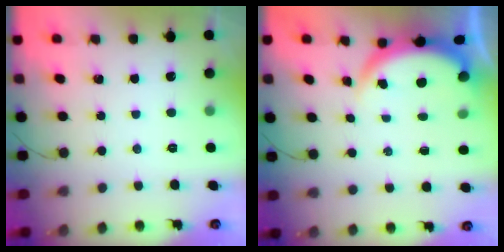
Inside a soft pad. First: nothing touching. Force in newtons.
{"total": 4.0, "press": 4.0, "slide": 0.2}